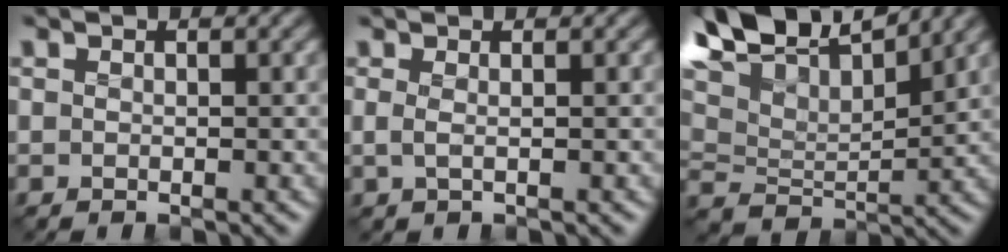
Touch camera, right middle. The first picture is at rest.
{"total": 0.9, "force": [0.0, 0.1, 0.9], "torque": [-0.024, -0.004, 0.001]}
{"total": 9.3, "force": [6.9, 3.6, 5.1], "torque": [-0.112, 0.031, 0.107]}